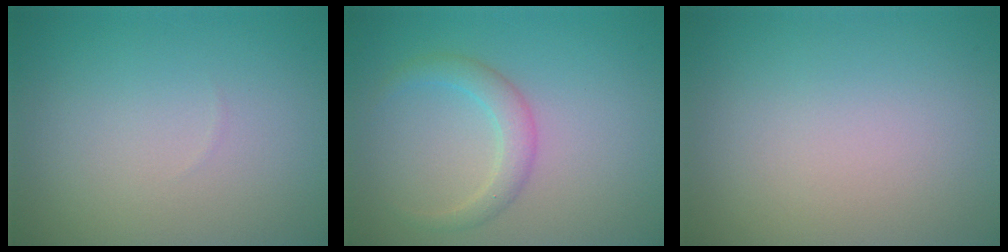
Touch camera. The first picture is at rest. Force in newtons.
{"total": 2.2, "press": 2.2, "slide": 0.1}
{"total": 0.0}